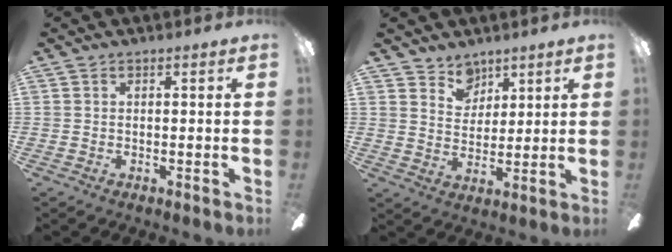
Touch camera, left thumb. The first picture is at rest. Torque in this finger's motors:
{"motor_torque": [0.22, 0.27, -0.36, 0.00, -0.04]}